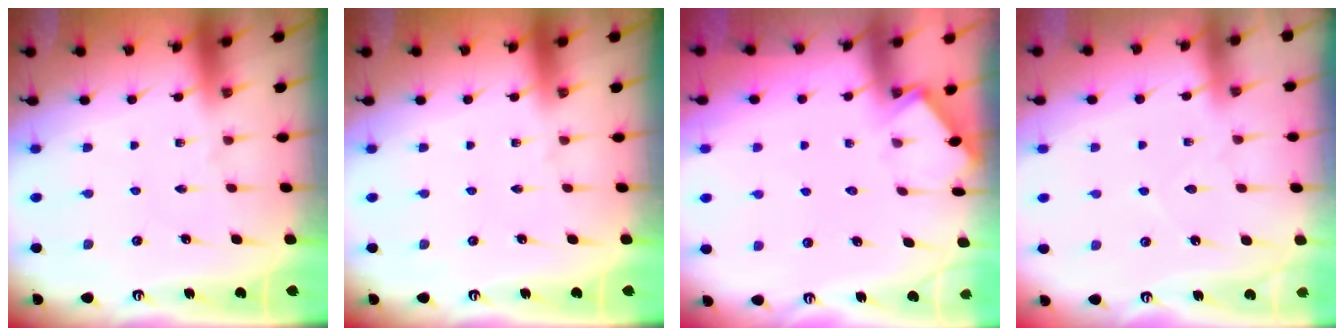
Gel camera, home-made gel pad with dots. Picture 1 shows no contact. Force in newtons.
{"total": 0.0}
{"total": 3.3, "press": 3.3, "slide": 0.5}
{"total": 4.9, "press": 4.8, "slide": 0.4}